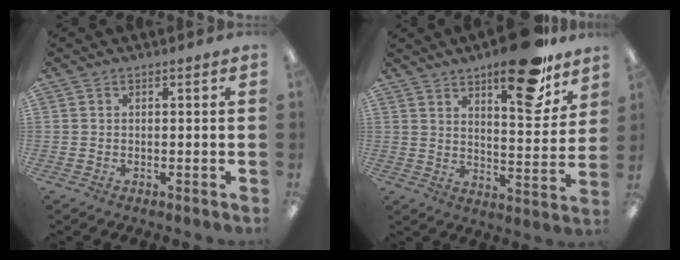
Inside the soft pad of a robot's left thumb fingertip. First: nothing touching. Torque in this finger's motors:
{"motor_torque": [0.25, 0.35, 1.54, -1.24, 0.10]}